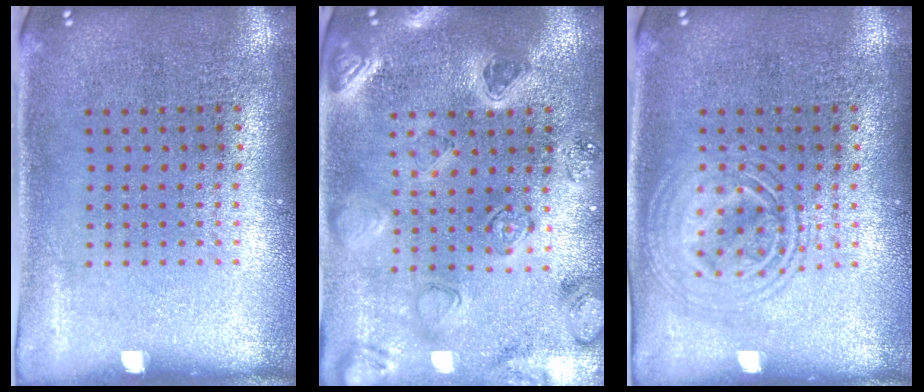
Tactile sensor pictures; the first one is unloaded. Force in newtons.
{"total": 2.3, "press": 2.2, "slide": 0.4}
{"total": 3.0, "press": 3.0, "slide": 0.5}